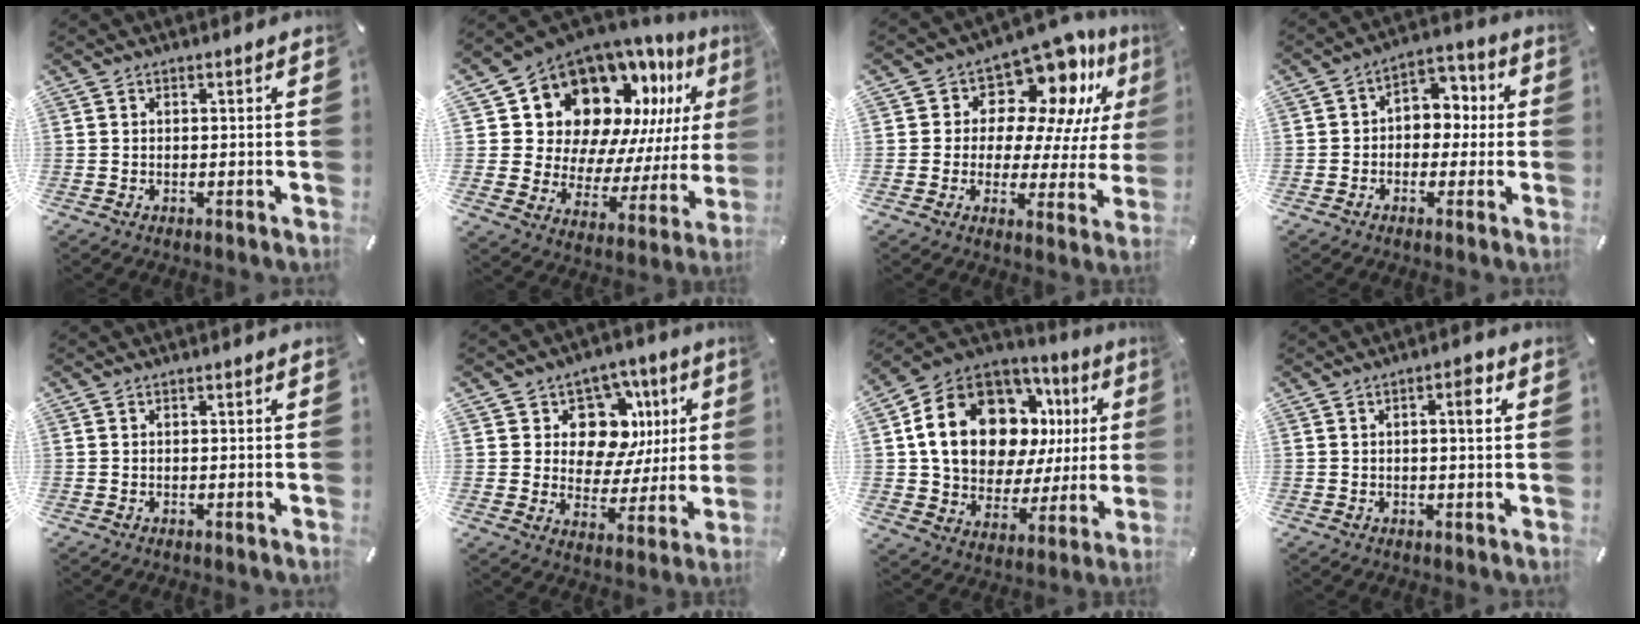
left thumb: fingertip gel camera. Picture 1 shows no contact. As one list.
[{"total": 17.2, "force": [11.6, 10.8, 6.8], "torque": [-0.118, -0.111, 0.223]}, {"total": 13.6, "force": [8.9, 7.8, 6.7], "torque": [-0.100, -0.079, 0.152]}, {"total": 6.1, "force": [-1.0, 5.3, 2.9], "torque": [-0.034, 0.010, -0.024]}, {"total": 0.0}, {"total": 12.0, "force": [4.6, 9.6, 5.5], "torque": [-0.073, -0.040, 0.086]}, {"total": 21.6, "force": [8.3, 14.6, 13.7], "torque": [-0.245, -0.043, 0.154]}, {"total": 3.8, "force": [1.0, 1.0, 3.6], "torque": [-0.048, -0.001, 0.007]}]